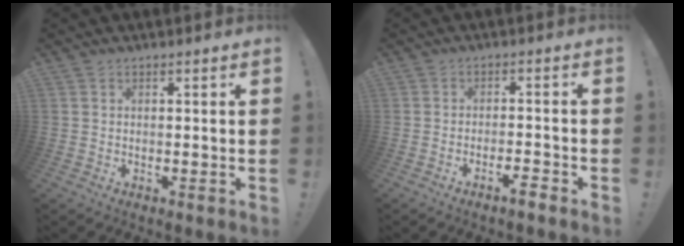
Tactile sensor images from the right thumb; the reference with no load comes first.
{"total": 3.8, "force": [-2.8, 0.5, 2.5], "torque": [-0.037, 0.014, -0.047]}